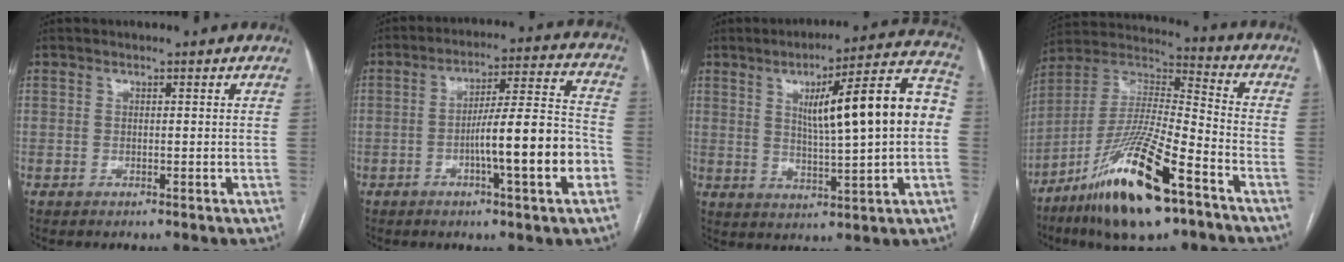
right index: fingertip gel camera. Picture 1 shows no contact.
{"total": 13.5, "force": [-4.1, 0.6, 12.8], "torque": [-0.198, 0.013, -0.061]}
{"total": 16.5, "force": [2.1, 1.6, 16.3], "torque": [-0.235, 0.032, 0.033]}
{"total": 19.9, "force": [-11.4, 3.3, 16.0], "torque": [-0.334, -0.023, -0.202]}